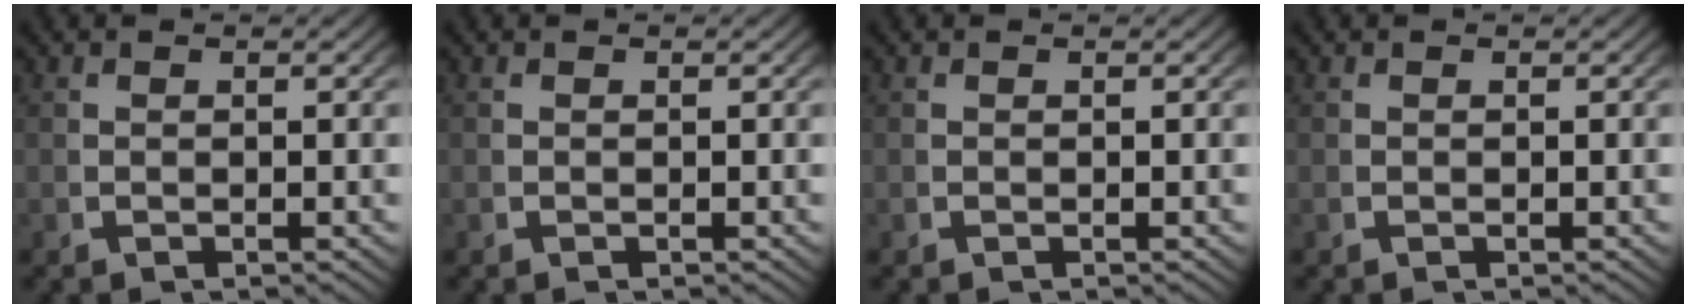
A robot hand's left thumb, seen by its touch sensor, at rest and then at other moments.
{"total": 0.0}
{"total": 0.0}
{"total": 0.7, "force": [0.2, -0.6, -0.2], "torque": [0.007, -0.003, 0.009]}